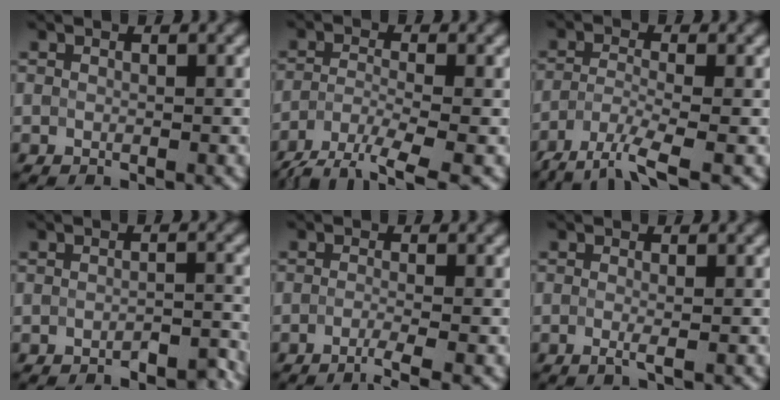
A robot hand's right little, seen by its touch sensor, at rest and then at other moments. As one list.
[{"total": 4.6, "force": [-4.0, 0.7, 2.1], "torque": [-0.048, -0.014, -0.073]}, {"total": 4.6, "force": [-4.1, 0.4, 2.2], "torque": [-0.045, -0.011, -0.081]}, {"total": 2.7, "force": [-2.7, 0.2, 0.3], "torque": [-0.002, 0.003, -0.041]}, {"total": 2.0, "force": [-1.8, -0.1, 0.9], "torque": [-0.009, 0.000, -0.042]}, {"total": 0.9, "force": [-0.7, 0.1, 0.6], "torque": [-0.013, -0.005, -0.013]}]